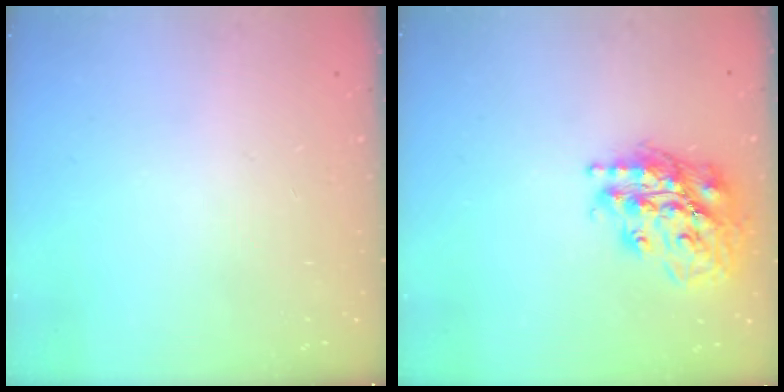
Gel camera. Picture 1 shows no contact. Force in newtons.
{"total": 19.9, "press": 19.8, "slide": 2.4}